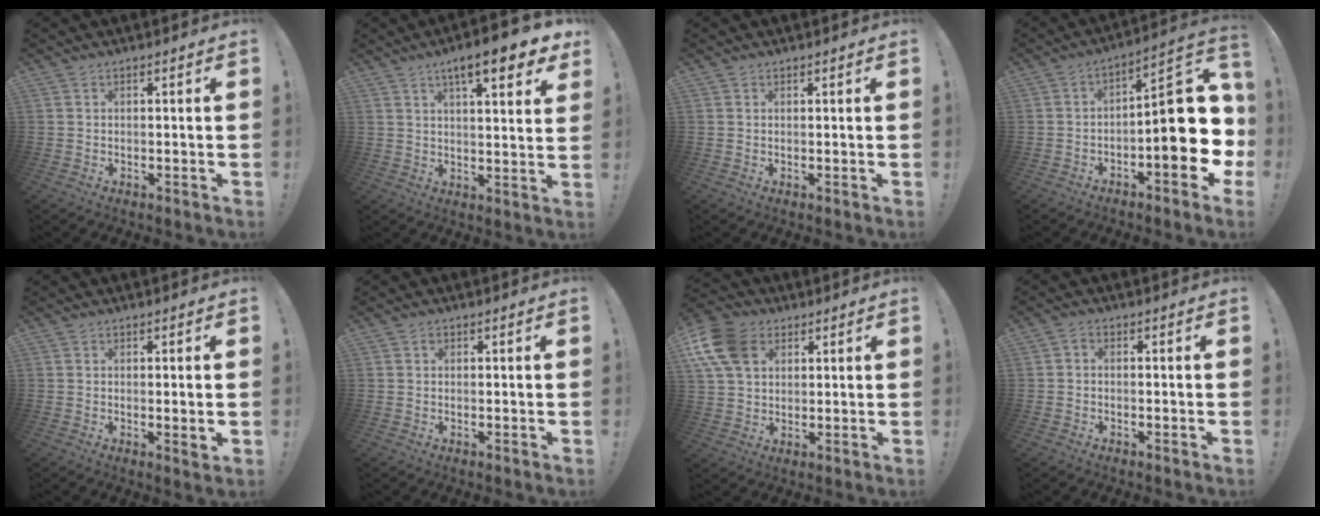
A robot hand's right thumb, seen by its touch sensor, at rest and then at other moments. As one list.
[{"total": 11.2, "force": [6.5, 2.3, 8.9], "torque": [-0.119, -0.038, 0.099]}, {"total": 0.5, "force": [0.4, 0.2, 0.1], "torque": [0.004, -0.002, 0.008]}, {"total": 18.3, "force": [-3.1, 6.9, 16.6], "torque": [-0.200, 0.018, -0.042]}, {"total": 2.1, "force": [0.5, -0.2, 2.1], "torque": [-0.022, -0.008, 0.005]}, {"total": 0.7, "force": [0.2, 0.7, 0.2], "torque": [0.000, 0.002, 0.002]}, {"total": 14.3, "force": [5.3, 10.5, 8.1], "torque": [-0.151, -0.018, 0.105]}, {"total": 1.1, "force": [-0.7, 0.6, 0.7], "torque": [-0.011, 0.004, -0.014]}]